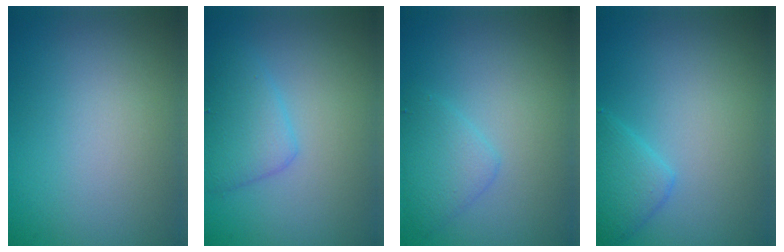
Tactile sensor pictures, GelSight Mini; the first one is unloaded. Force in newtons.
{"total": 3.1, "press": 3.1, "slide": 0.1}
{"total": 2.1, "press": 2.1, "slide": 0.0}
{"total": 2.2, "press": 2.2, "slide": 0.2}